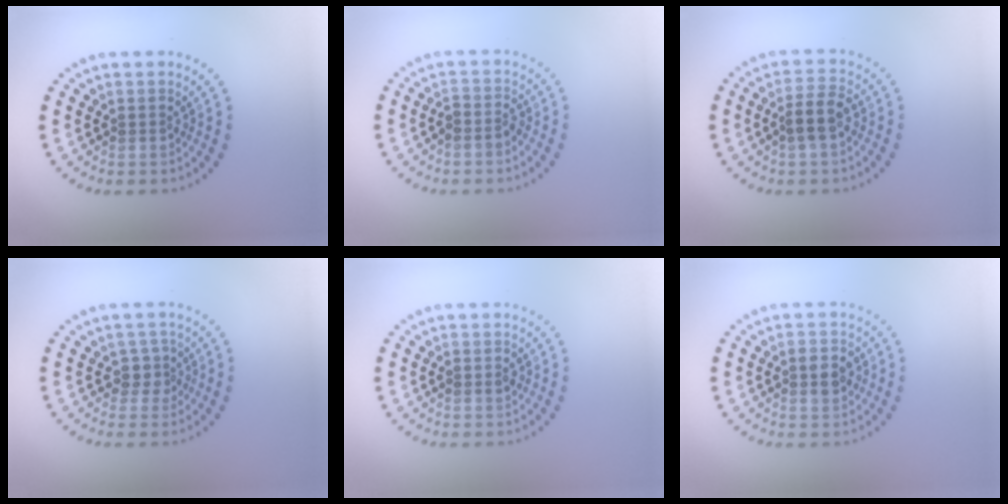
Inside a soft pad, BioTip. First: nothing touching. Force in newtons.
{"total": 1.5, "press": 1.3, "slide": 0.8}
{"total": 2.6, "press": 2.4, "slide": 1.1}
{"total": 1.9, "press": 1.4, "slide": 1.2}
{"total": 1.0, "press": 1.0, "slide": 0.3}
{"total": 2.5, "press": 2.5, "slide": 0.1}